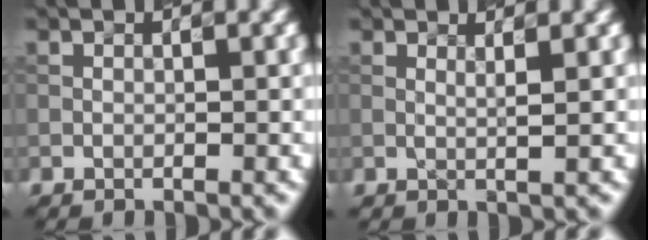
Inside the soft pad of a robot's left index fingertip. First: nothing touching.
{"total": 1.3, "force": [0.7, 0.4, 1.0], "torque": [-0.012, 0.001, 0.004]}